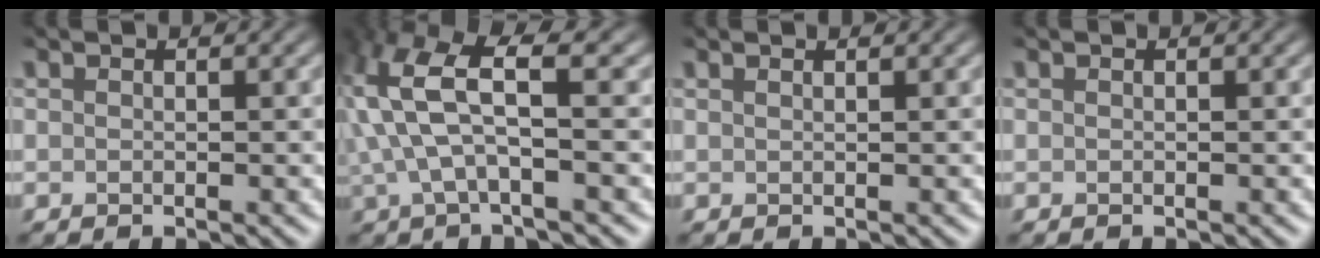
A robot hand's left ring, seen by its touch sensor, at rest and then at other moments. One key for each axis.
{"total": 6.9, "fx": 1.6, "fy": 2.3, "fz": 6.3, "tx": -0.147, "ty": 0.013, "tz": 0.028}
{"total": 0.8, "fx": 0.6, "fy": 0.2, "fz": 0.4, "tx": -0.004, "ty": -0.003, "tz": 0.002}
{"total": 0.0}